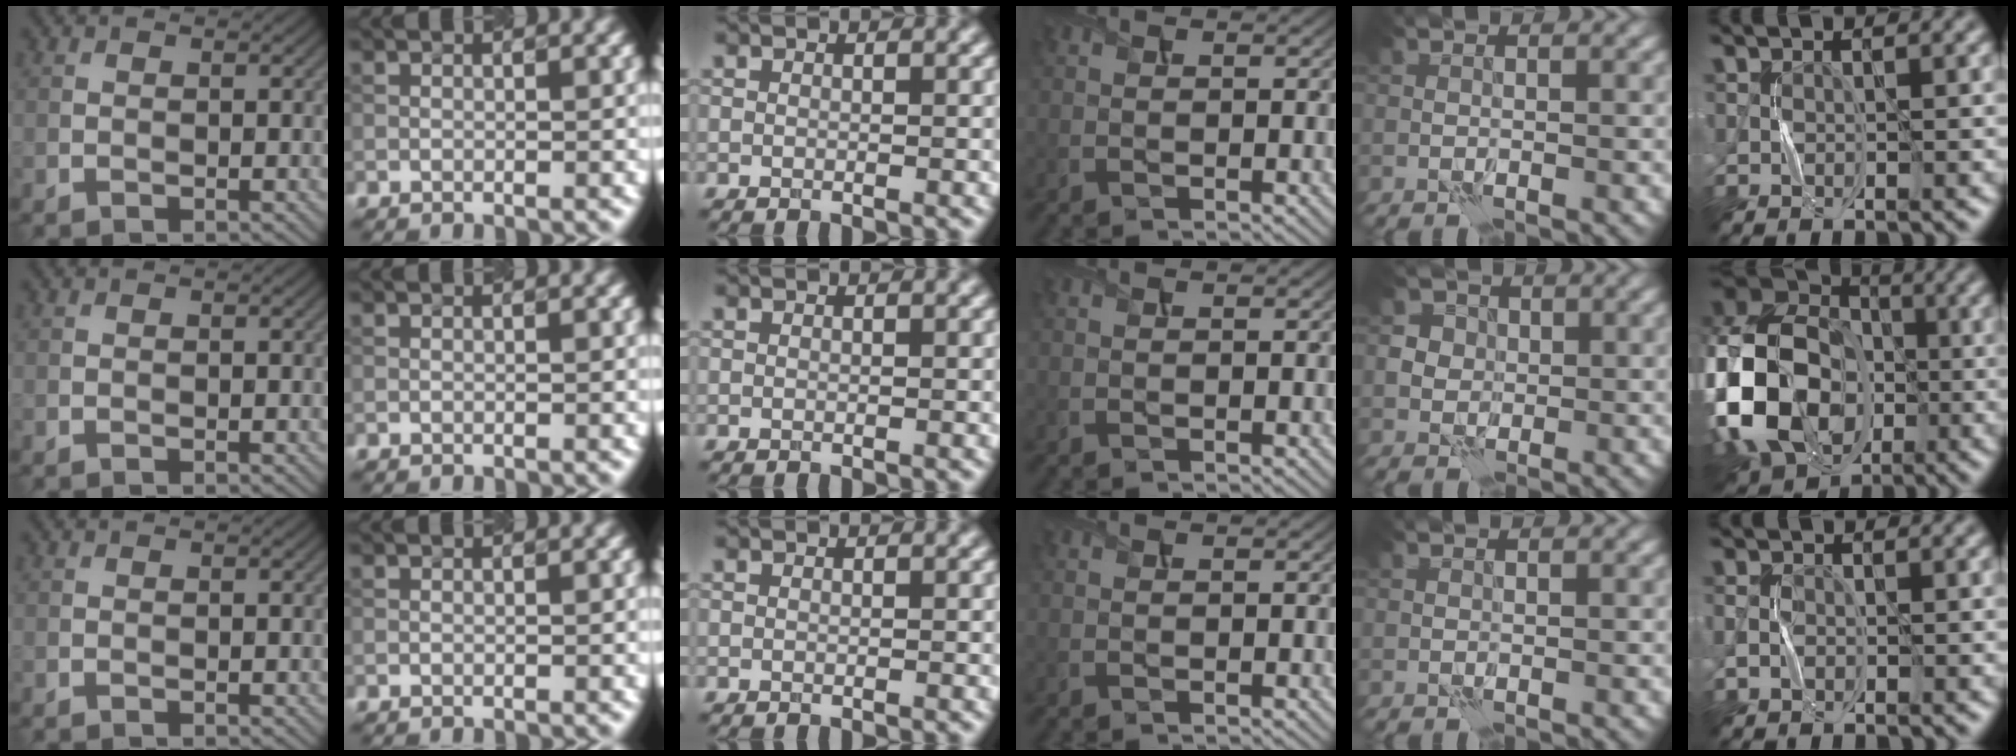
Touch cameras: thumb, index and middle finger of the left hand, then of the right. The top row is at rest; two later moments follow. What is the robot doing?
{"motion": "press", "object": "button"}